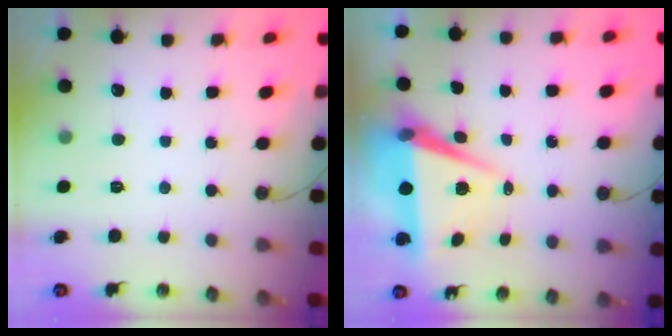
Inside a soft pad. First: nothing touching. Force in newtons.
{"total": 8.1, "press": 6.9, "slide": 4.2}